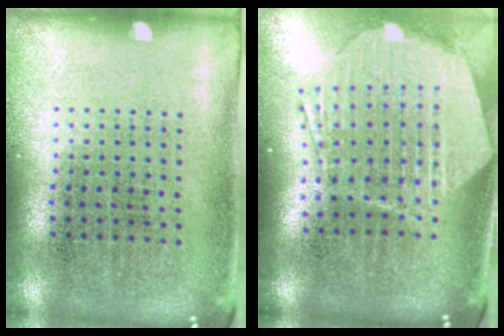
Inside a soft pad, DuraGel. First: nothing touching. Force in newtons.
{"total": 2.5, "press": 2.1, "slide": 1.4}